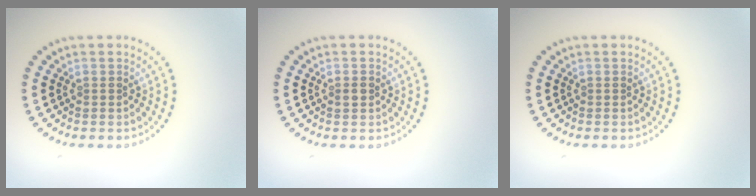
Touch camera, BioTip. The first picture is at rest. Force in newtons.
{"total": 1.2, "press": 1.2, "slide": 0.1}
{"total": 0.0}